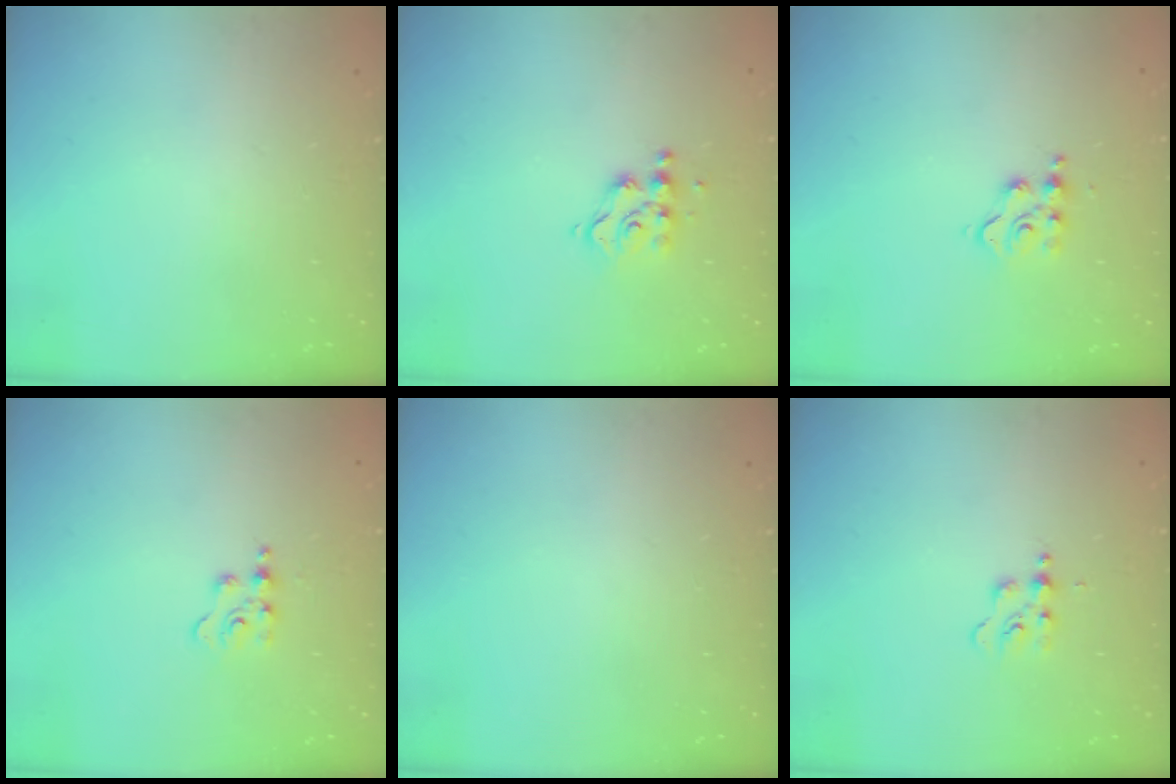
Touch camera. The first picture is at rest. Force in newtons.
{"total": 6.8, "press": 6.7, "slide": 0.6}
{"total": 4.8, "press": 4.8, "slide": 0.5}
{"total": 4.0, "press": 4.0, "slide": 0.4}
{"total": 0.0}
{"total": 3.7, "press": 3.7, "slide": 0.5}